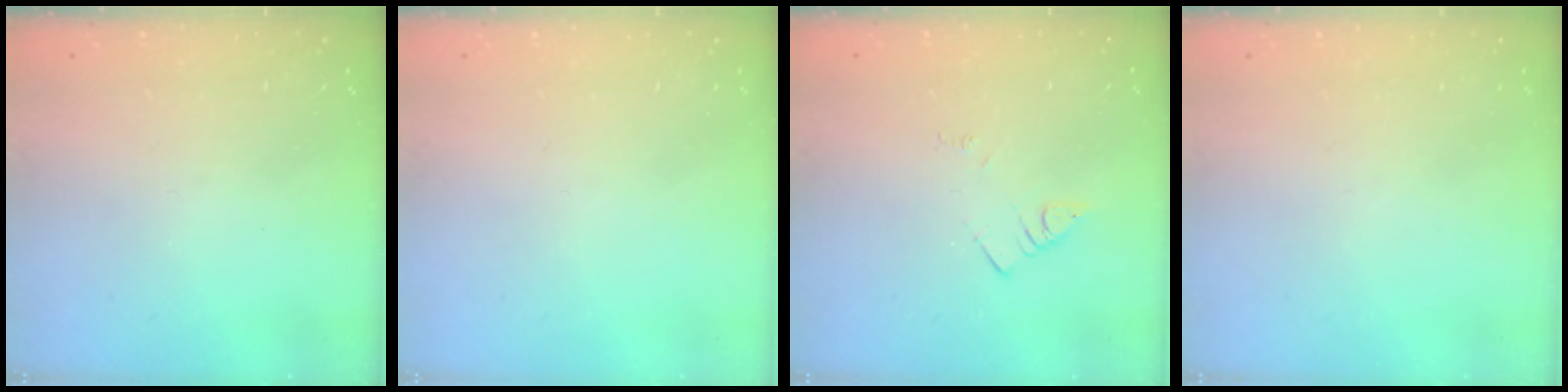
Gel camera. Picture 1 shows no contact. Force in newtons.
{"total": 1.8, "press": 1.7, "slide": 0.1}
{"total": 1.7, "press": 1.6, "slide": 0.3}
{"total": 1.8, "press": 1.7, "slide": 0.1}